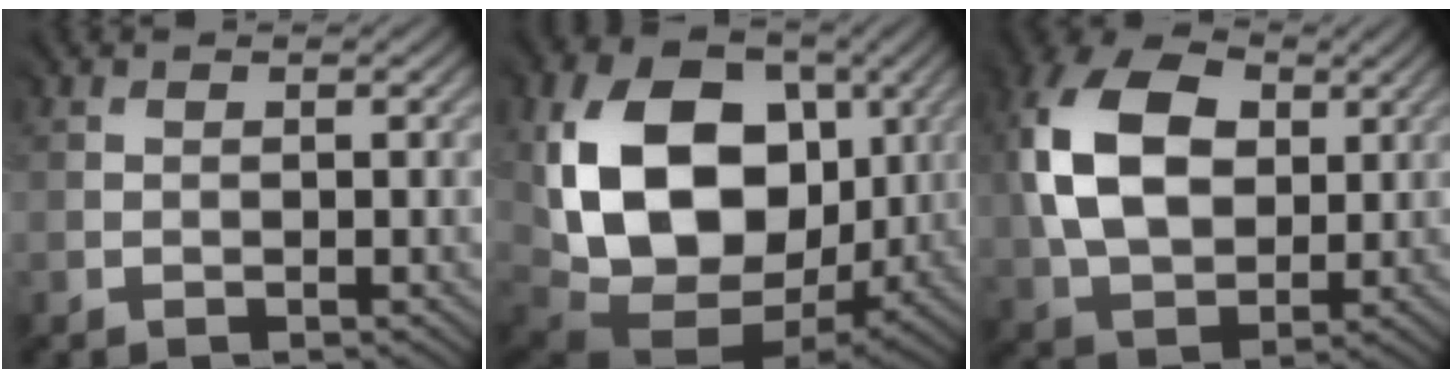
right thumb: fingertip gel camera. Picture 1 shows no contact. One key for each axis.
{"total": 16.7, "fx": 1.6, "fy": 12.3, "fz": 11.2, "tx": -0.243, "ty": -0.016, "tz": 0.036}
{"total": 13.4, "fx": 3.0, "fy": 9.3, "fz": 9.1, "tx": -0.220, "ty": 0.020, "tz": 0.053}